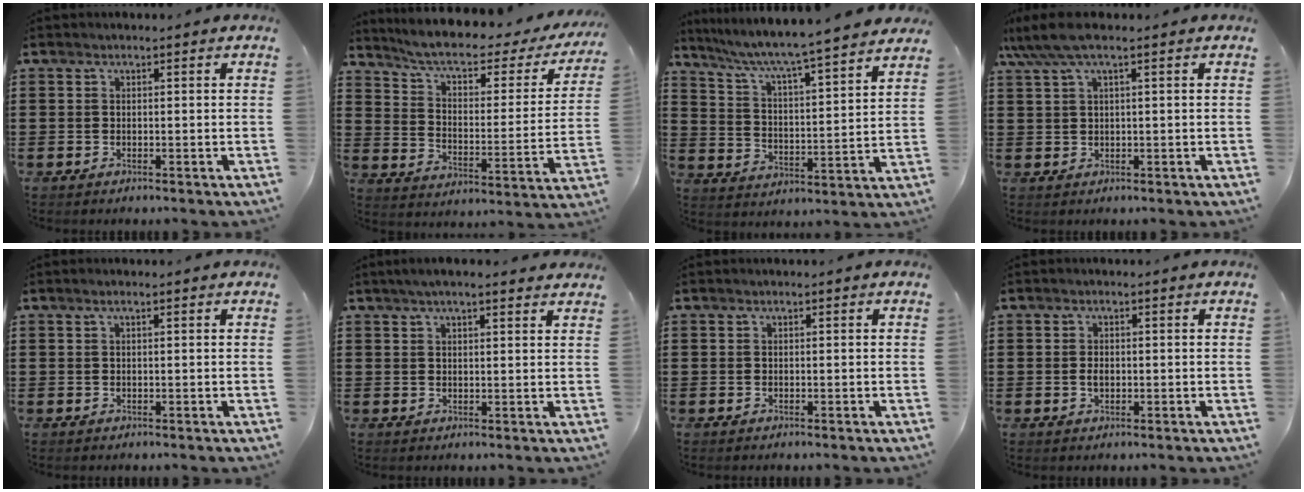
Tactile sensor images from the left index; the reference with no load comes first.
{"total": 5.8, "force": [4.4, 1.3, 3.6], "torque": [-0.090, -0.027, 0.068]}
{"total": 5.1, "force": [4.6, -0.5, 2.3], "torque": [-0.066, -0.042, 0.067]}
{"total": 3.8, "force": [1.6, 0.5, 3.5], "torque": [-0.084, -0.003, 0.024]}
{"total": 0.6, "force": [0.3, 0.0, 0.6], "torque": [-0.011, 0.000, 0.006]}
{"total": 2.9, "force": [2.3, 0.6, 1.7], "torque": [-0.036, 0.008, 0.042]}
{"total": 0.0}
{"total": 1.5, "force": [-0.1, 0.8, 1.3], "torque": [-0.027, 0.003, -0.003]}